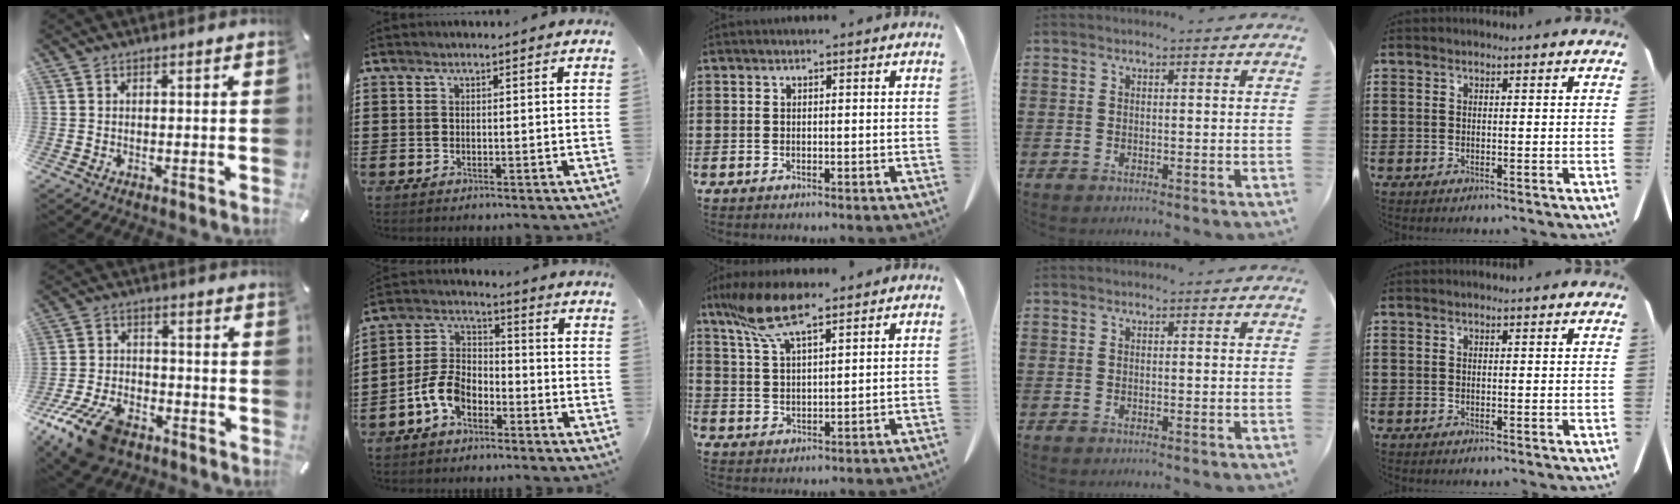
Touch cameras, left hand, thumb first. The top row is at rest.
{"thumb": {"total": 14.0, "force": [-9.4, 6.9, 7.8], "torque": [-0.150, 0.048, -0.166]}, "index": {"total": 7.2, "force": [-4.1, 4.1, 4.2], "torque": [-0.115, 0.006, -0.087]}, "middle": {"total": 9.4, "force": [6.8, 2.3, 6.1], "torque": [-0.143, -0.015, 0.123]}}